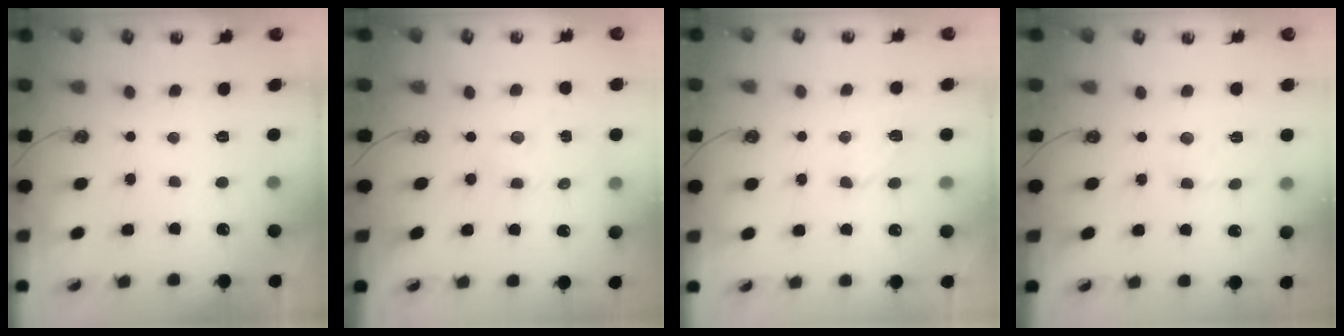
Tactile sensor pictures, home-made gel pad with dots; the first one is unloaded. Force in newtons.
{"total": 1.5, "press": 1.5, "slide": 0.3}
{"total": 4.7, "press": 4.7, "slide": 0.7}
{"total": 2.1, "press": 2.0, "slide": 0.6}